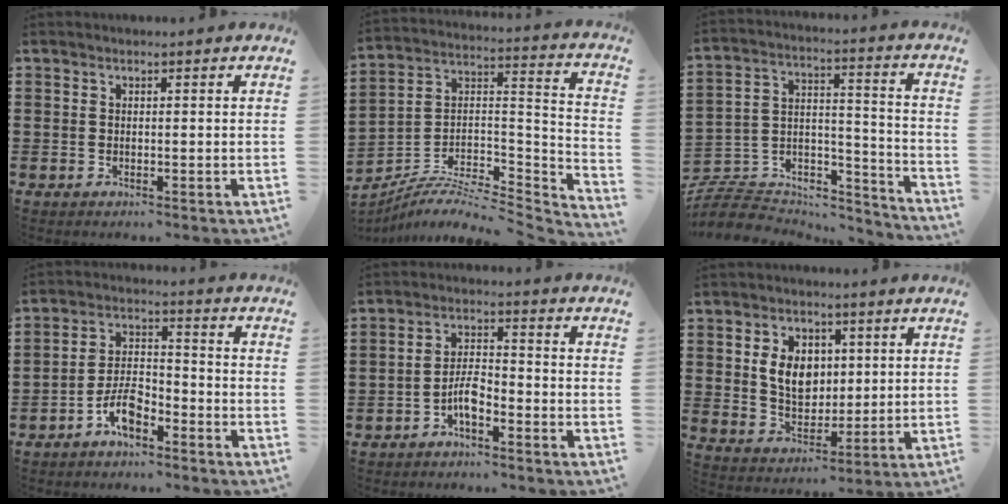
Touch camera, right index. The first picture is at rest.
{"total": 6.5, "force": [-5.5, 2.0, 3.0], "torque": [-0.064, -0.010, -0.114]}
{"total": 6.3, "force": [-5.3, 3.1, 1.2], "torque": [-0.037, 0.003, -0.109]}
{"total": 6.2, "force": [-3.9, 2.5, 4.1], "torque": [-0.095, 0.005, -0.078]}
{"total": 4.5, "force": [-2.6, 1.4, 3.4], "torque": [-0.083, 0.000, -0.056]}
{"total": 7.4, "force": [1.5, 5.5, 4.7], "torque": [-0.100, 0.009, 0.022]}